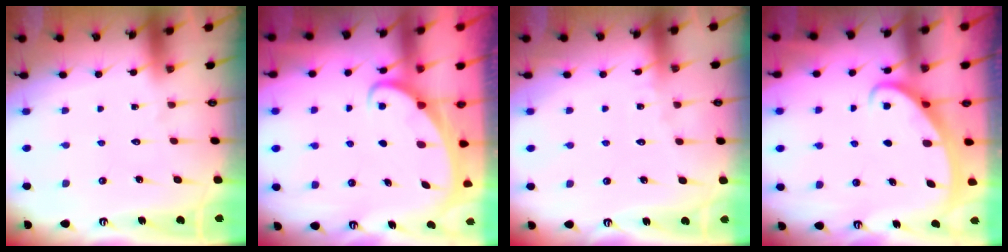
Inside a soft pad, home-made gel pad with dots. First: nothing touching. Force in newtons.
{"total": 2.4, "press": 2.4, "slide": 0.3}
{"total": 1.6, "press": 1.5, "slide": 0.2}
{"total": 2.4, "press": 2.4, "slide": 0.4}